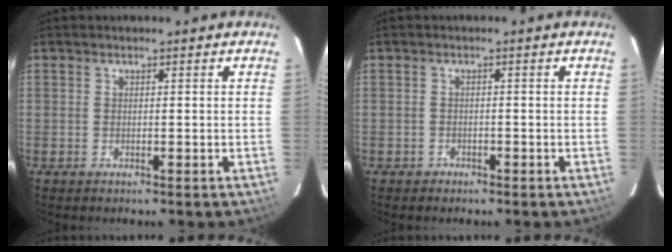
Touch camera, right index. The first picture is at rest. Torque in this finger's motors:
{"motor_torque": [0.25, -0.21, 0.07, 0.00]}